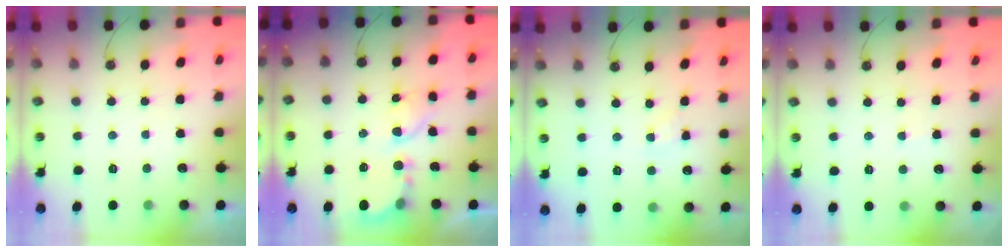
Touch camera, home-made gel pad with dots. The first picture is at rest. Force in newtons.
{"total": 6.3, "press": 6.3, "slide": 0.6}
{"total": 1.1, "press": 1.0, "slide": 0.2}
{"total": 2.8, "press": 2.8, "slide": 0.4}